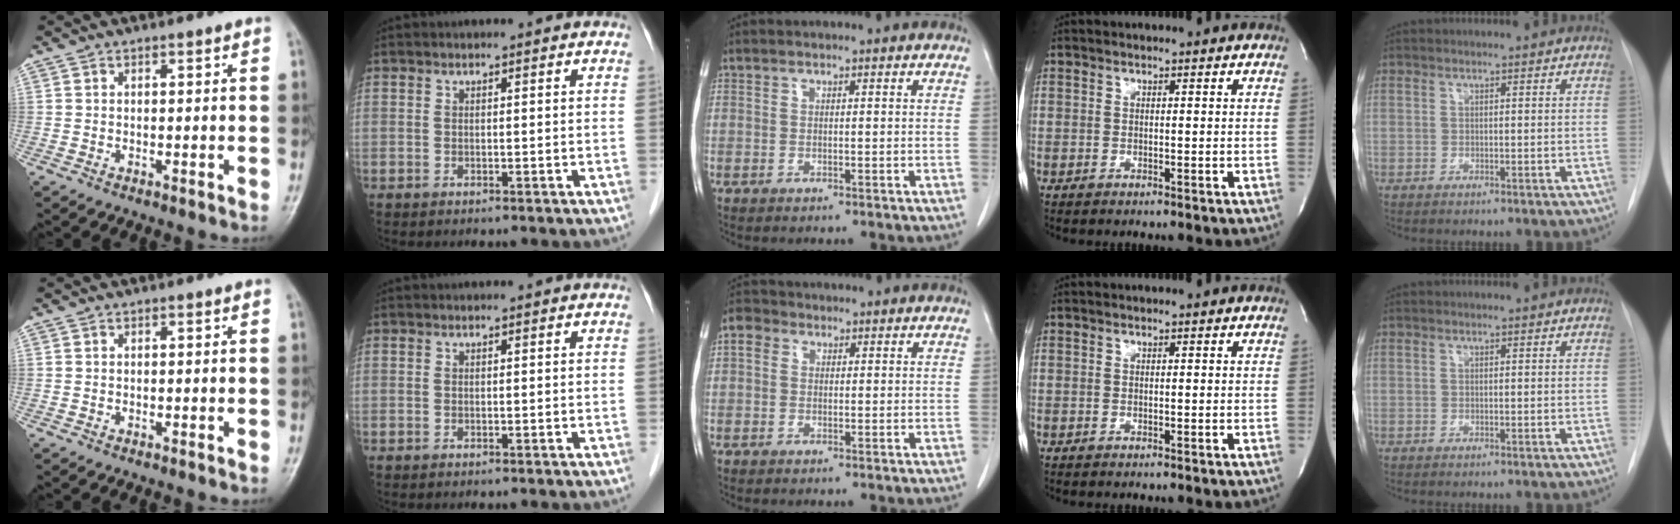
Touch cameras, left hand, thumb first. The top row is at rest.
{"middle": {"total": 2.4, "force": [0.7, 2.0, 1.0], "torque": [-0.020, 0.014, 0.009]}}